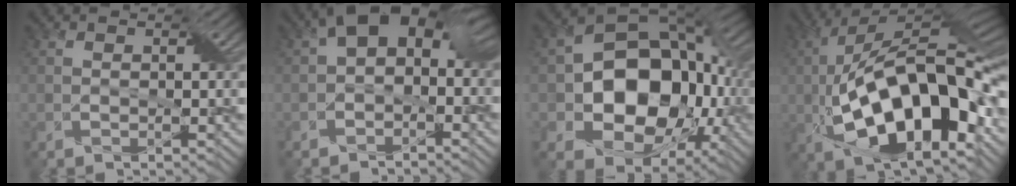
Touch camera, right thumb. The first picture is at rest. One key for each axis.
{"total": 10.0, "fx": 1.2, "fy": 6.4, "fz": 7.6, "tx": -0.114, "ty": -0.004, "tz": 0.019}
{"total": 15.3, "fx": -1.3, "fy": 11.4, "fz": 10.2, "tx": -0.167, "ty": -0.025, "tz": -0.022}
{"total": 18.9, "fx": -3.7, "fy": 7.3, "fz": 17.0, "tx": -0.308, "ty": 0.025, "tz": -0.074}